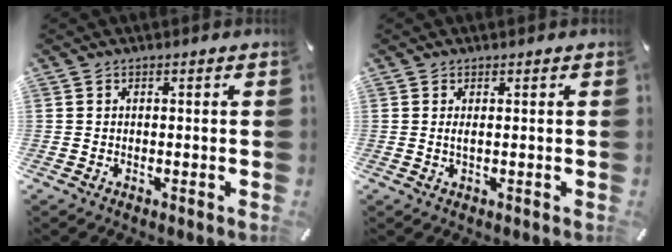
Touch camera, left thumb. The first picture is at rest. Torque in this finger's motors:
{"motor_torque": [0.43, 0.45, 0.20, -0.10, 0.00]}